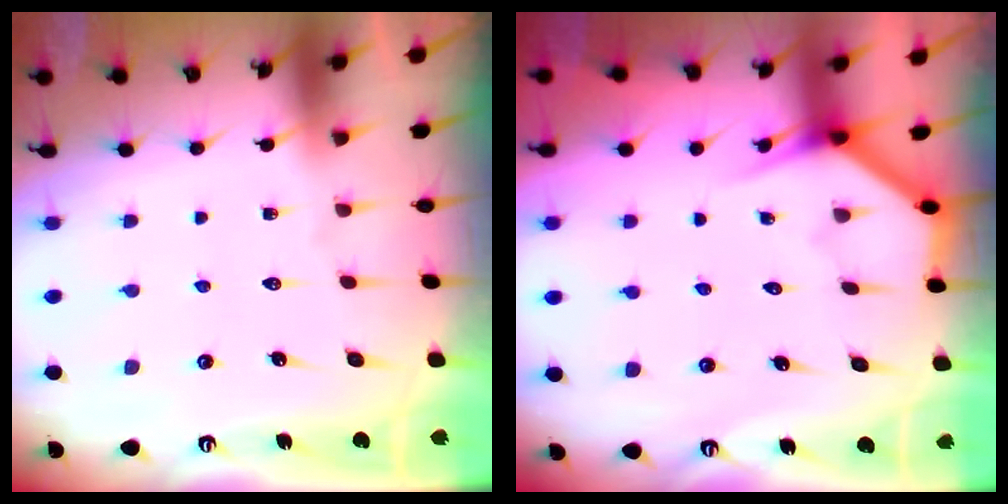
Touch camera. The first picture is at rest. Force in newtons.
{"total": 3.8, "press": 3.8, "slide": 0.3}